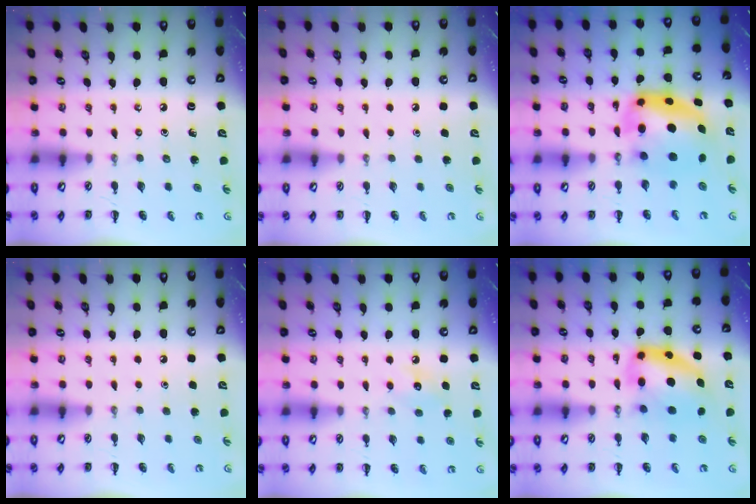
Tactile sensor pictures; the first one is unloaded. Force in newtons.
{"total": 1.8, "press": 1.8, "slide": 0.1}
{"total": 8.3, "press": 8.1, "slide": 1.9}
{"total": 1.6, "press": 1.6, "slide": 0.1}
{"total": 7.6, "press": 7.3, "slide": 2.2}
{"total": 9.8, "press": 9.5, "slide": 2.5}